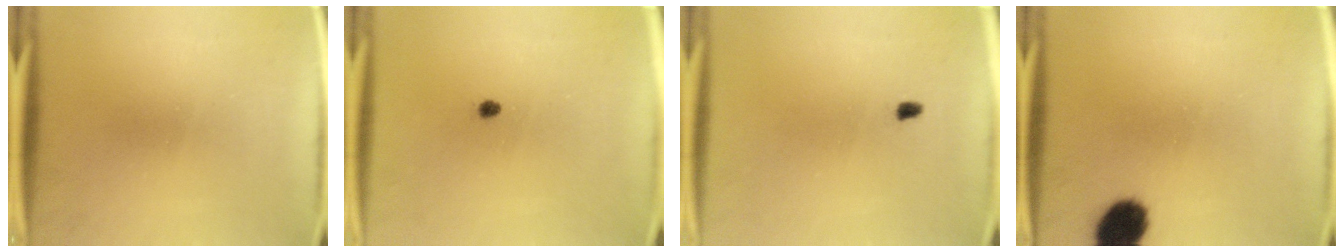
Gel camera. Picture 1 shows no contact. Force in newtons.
{"total": 1.0}
{"total": 0.9}
{"total": 8.9}